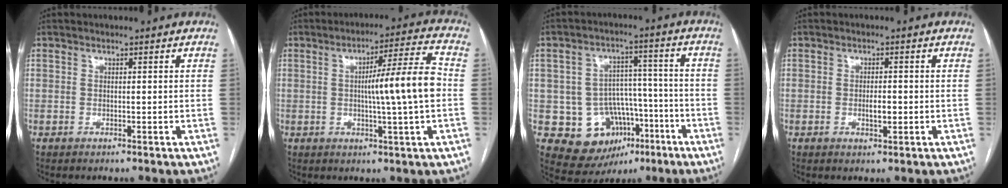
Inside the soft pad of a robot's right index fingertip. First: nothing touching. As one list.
[{"total": 11.3, "force": [-0.2, -0.4, 11.3], "torque": [-0.176, 0.011, -0.005]}, {"total": 12.3, "force": [-5.0, 10.1, 5.1], "torque": [-0.066, 0.035, -0.060]}, {"total": 2.3, "force": [-0.4, 0.8, 2.1], "torque": [-0.038, 0.000, -0.003]}]